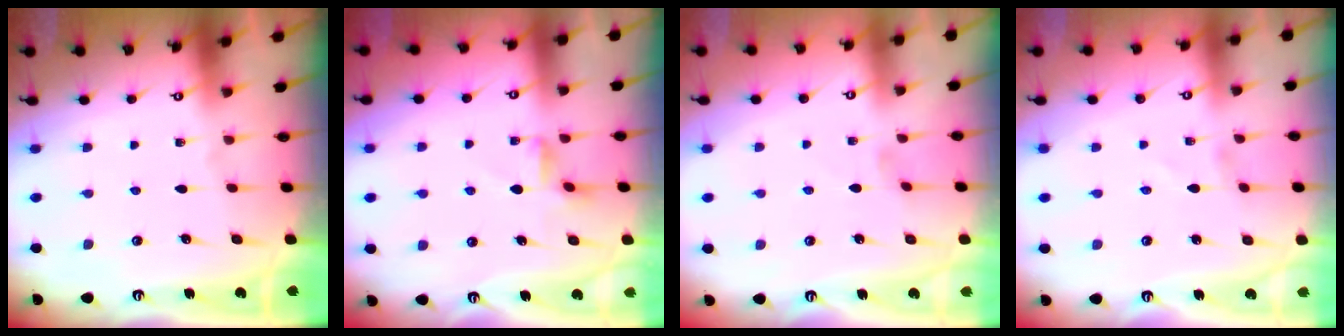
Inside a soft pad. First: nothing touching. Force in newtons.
{"total": 2.3, "press": 2.3, "slide": 0.5}
{"total": 0.0}
{"total": 1.5, "press": 1.5, "slide": 0.1}